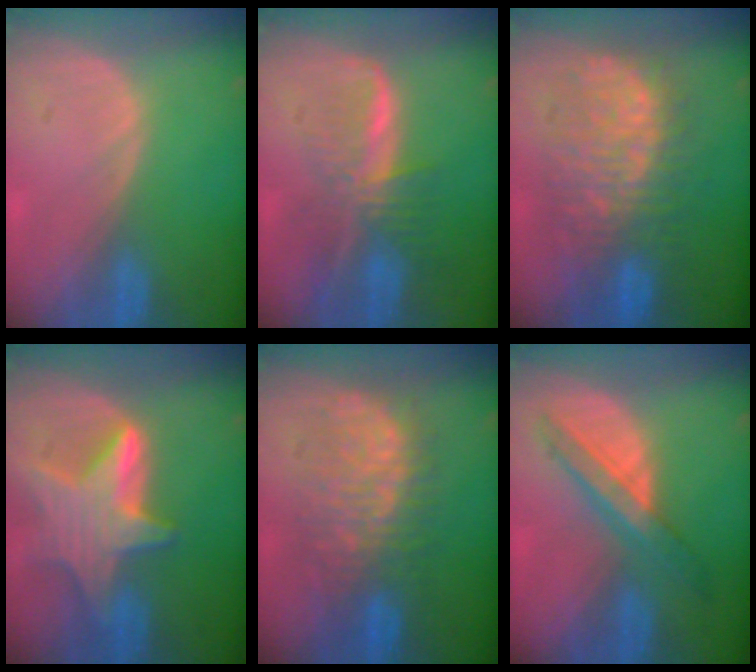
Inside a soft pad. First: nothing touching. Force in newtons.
{"total": 8.2, "press": 7.0, "slide": 4.3}
{"total": 11.6, "press": 11.6, "slide": 1.3}
{"total": 8.6, "press": 8.6, "slide": 0.5}
{"total": 9.5, "press": 9.5, "slide": 0.7}
{"total": 6.3, "press": 6.2, "slide": 1.2}